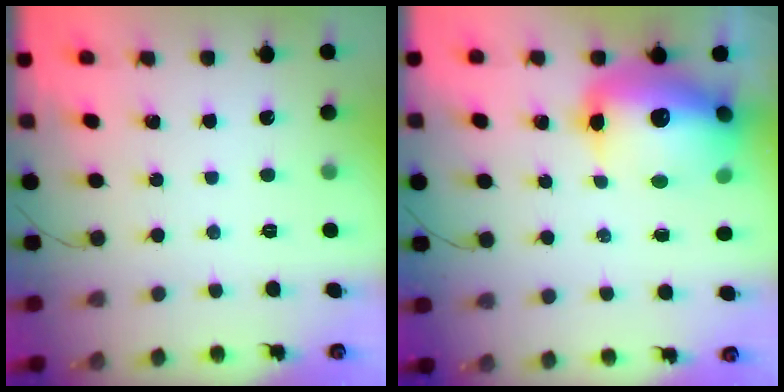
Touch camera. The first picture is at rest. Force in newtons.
{"total": 18.3, "press": 17.8, "slide": 4.1}